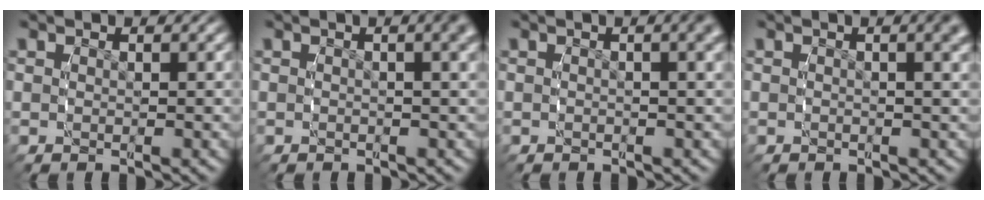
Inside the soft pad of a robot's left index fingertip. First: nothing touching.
{"total": 2.0, "force": [0.5, 0.3, 1.9], "torque": [-0.018, 0.005, 0.002]}
{"total": 1.5, "force": [0.2, 0.1, 1.5], "torque": [-0.012, 0.004, -0.001]}
{"total": 1.7, "force": [0.4, 0.1, 1.6], "torque": [-0.015, 0.002, 0.003]}